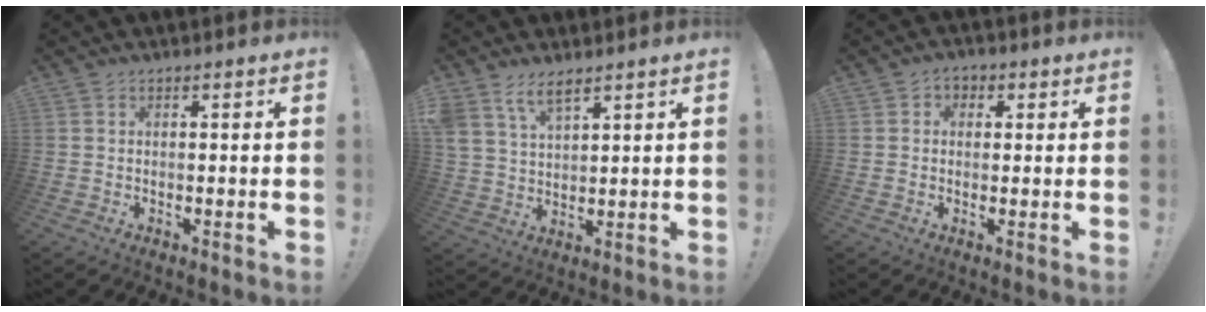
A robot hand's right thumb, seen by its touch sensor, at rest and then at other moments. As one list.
[{"total": 7.3, "force": [5.5, 3.1, 3.7], "torque": [-0.082, -0.018, 0.107]}, {"total": 3.0, "force": [0.0, 2.6, 1.4], "torque": [-0.013, 0.006, -0.002]}]